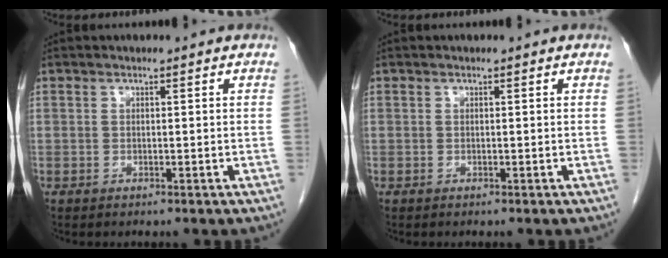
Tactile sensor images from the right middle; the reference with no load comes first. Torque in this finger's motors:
{"motor_torque": [0.22, -0.03, 0.09, 0.01]}